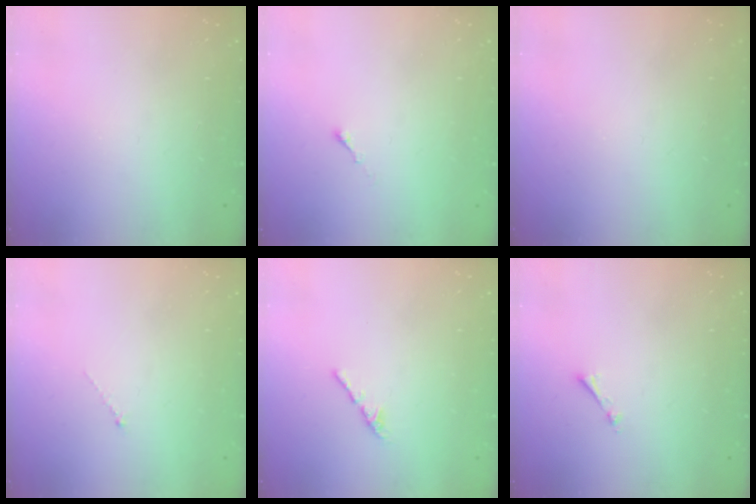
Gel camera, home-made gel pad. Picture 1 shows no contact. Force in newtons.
{"total": 0.0}
{"total": 0.0}
{"total": 0.0}
{"total": 2.4, "press": 2.3, "slide": 0.8}
{"total": 0.6, "press": 0.6, "slide": 0.2}